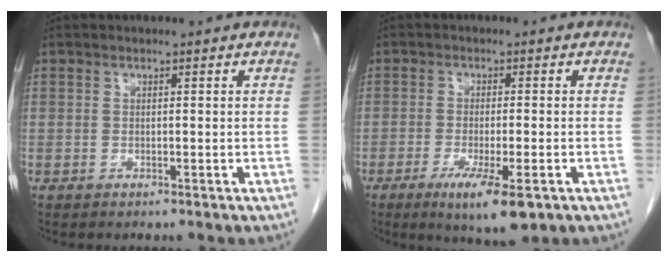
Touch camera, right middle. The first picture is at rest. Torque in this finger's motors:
{"motor_torque": [0.16, -0.06, 0.11, 0.08]}